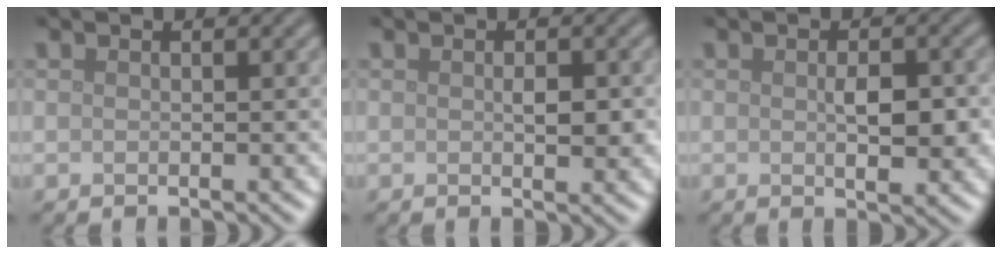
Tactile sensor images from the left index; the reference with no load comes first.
{"total": 1.7, "force": [0.1, 0.8, 1.5], "torque": [-0.023, -0.002, 0.003]}
{"total": 3.1, "force": [0.0, 1.4, 2.8], "torque": [-0.048, -0.005, 0.003]}